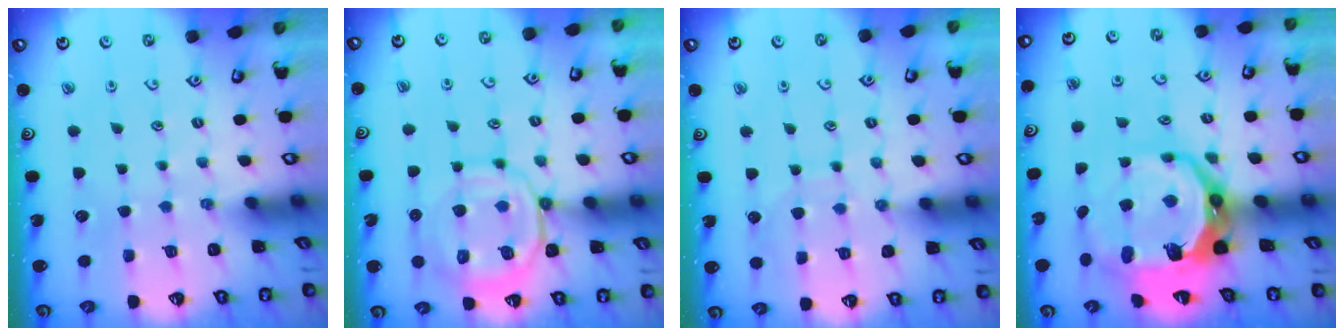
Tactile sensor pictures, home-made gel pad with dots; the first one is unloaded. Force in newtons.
{"total": 12.2, "press": 12.1, "slide": 1.3}
{"total": 7.0, "press": 7.0, "slide": 0.6}
{"total": 15.4, "press": 14.5, "slide": 5.4}